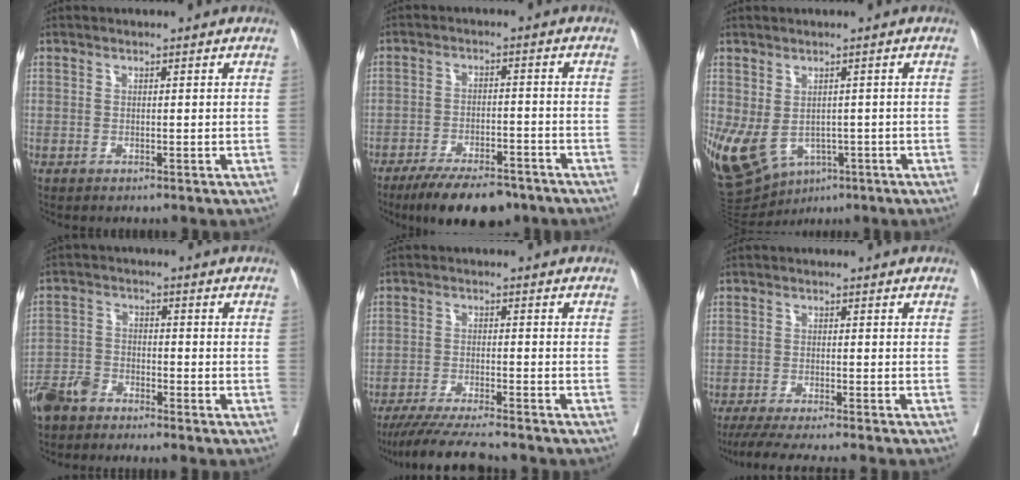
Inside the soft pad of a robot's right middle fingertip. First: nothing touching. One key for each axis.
{"total": 11.0, "fx": -8.6, "fy": 3.8, "fz": 5.7, "tx": -0.078, "ty": -0.004, "tz": -0.134}
{"total": 12.5, "fx": -5.0, "fy": 8.3, "fz": 7.9, "tx": -0.167, "ty": -0.009, "tz": -0.066}
{"total": 4.9, "fx": -4.3, "fy": 1.3, "fz": 1.9, "tx": -0.039, "ty": -0.007, "tz": -0.090}
{"total": 10.5, "fx": -9.4, "fy": -0.1, "fz": 4.8, "tx": -0.065, "ty": -0.028, "tz": -0.151}
{"total": 11.4, "fx": -10.1, "fy": -0.5, "fz": 5.4, "tx": -0.055, "ty": -0.024, "tz": -0.149}